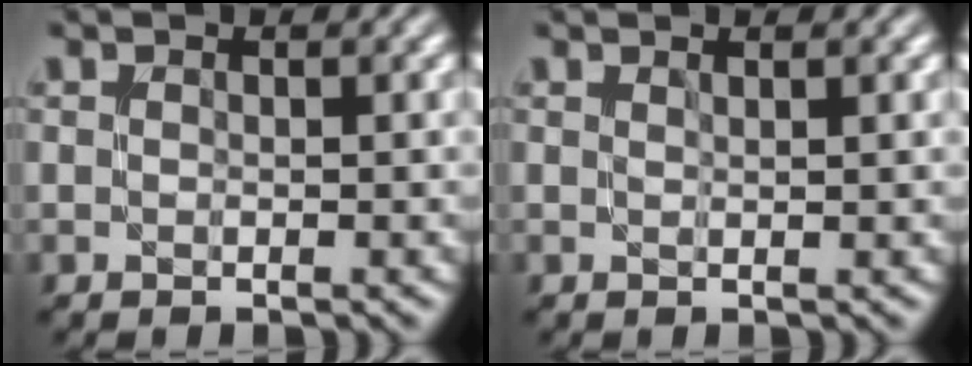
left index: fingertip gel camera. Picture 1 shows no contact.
{"total": 1.0, "force": [0.7, 0.3, 0.6], "torque": [-0.001, -0.003, 0.003]}